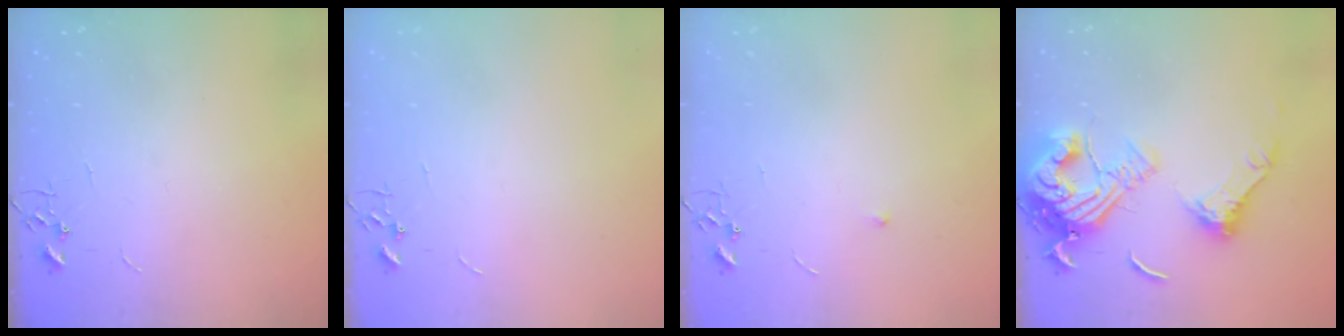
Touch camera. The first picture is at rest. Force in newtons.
{"total": 0.0}
{"total": 4.7, "press": 4.7, "slide": 0.6}
{"total": 18.3, "press": 18.2, "slide": 1.9}